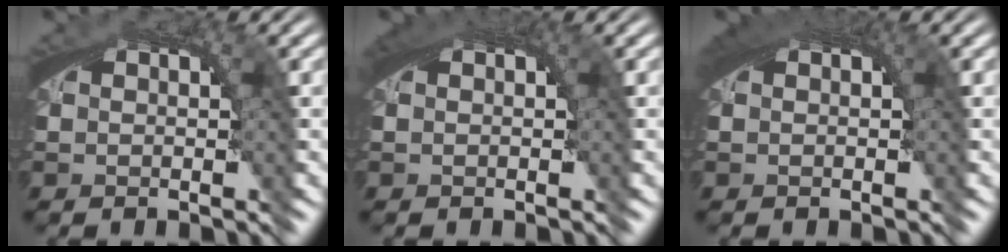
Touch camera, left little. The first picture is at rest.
{"total": 1.5, "force": [0.6, 0.3, 1.4], "torque": [-0.020, 0.004, 0.009]}
{"total": 2.2, "force": [0.9, 0.5, 1.9], "torque": [-0.025, 0.007, 0.013]}